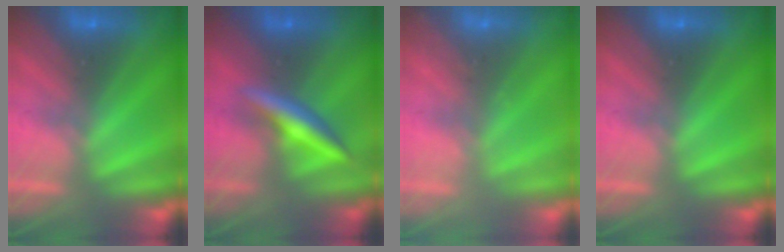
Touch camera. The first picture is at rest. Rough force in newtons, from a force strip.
{"total": 2.8}
{"total": 2.3}
{"total": 0.0}